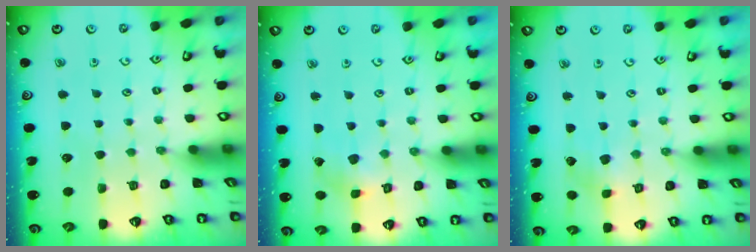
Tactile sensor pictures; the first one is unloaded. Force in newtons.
{"total": 2.4, "press": 2.3, "slide": 0.4}
{"total": 3.0, "press": 2.9, "slide": 0.3}